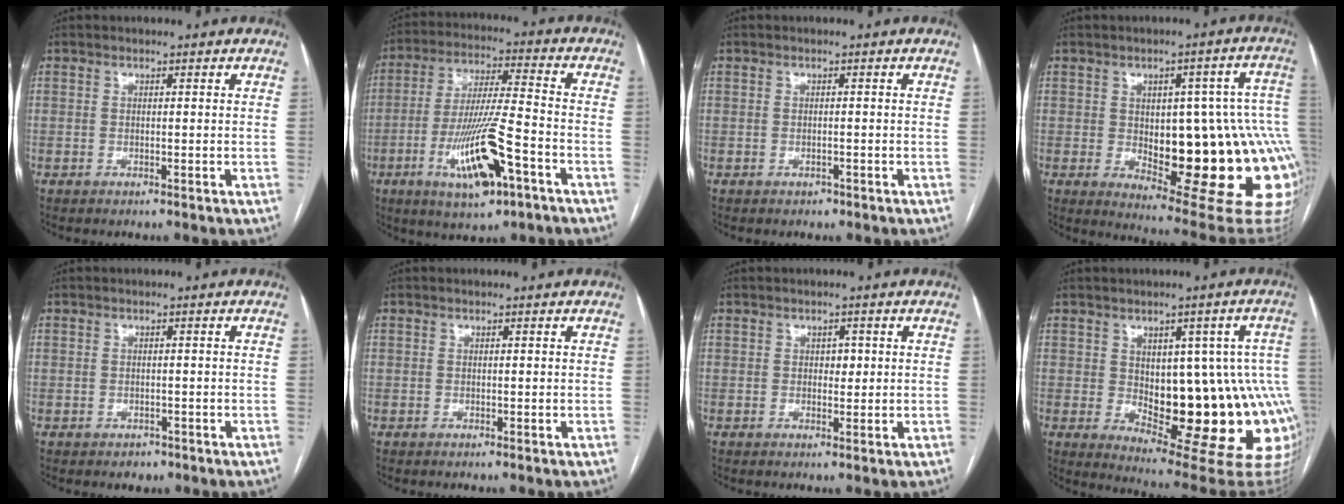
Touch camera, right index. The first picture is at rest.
{"total": 14.3, "force": [-6.2, 2.2, 12.7], "torque": [-0.245, -0.012, -0.104]}
{"total": 0.8, "force": [-0.6, 0.5, 0.3], "torque": [-0.009, 0.000, -0.006]}
{"total": 25.4, "force": [-2.9, 8.4, 23.8], "torque": [-0.215, 0.022, -0.009]}
{"total": 1.6, "force": [-1.0, 1.2, 0.3], "torque": [-0.005, 0.002, -0.012]}
{"total": 0.0}
{"total": 1.6, "force": [0.3, 1.1, 1.1], "torque": [-0.011, 0.002, 0.003]}
{"total": 20.3, "force": [-1.8, 8.6, 18.4], "torque": [-0.153, 0.022, 0.005]}